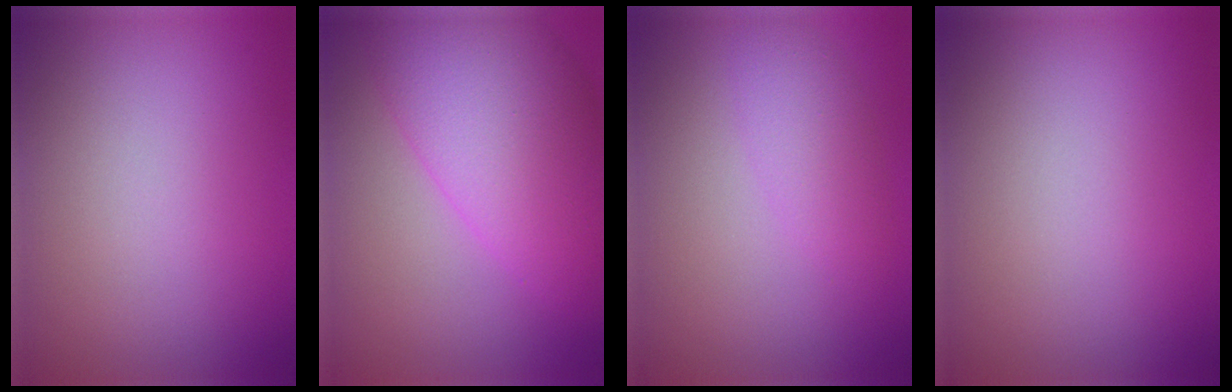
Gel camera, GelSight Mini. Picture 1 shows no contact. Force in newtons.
{"total": 10.3, "press": 10.3, "slide": 0.4}
{"total": 2.4, "press": 2.4, "slide": 0.1}
{"total": 0.0}